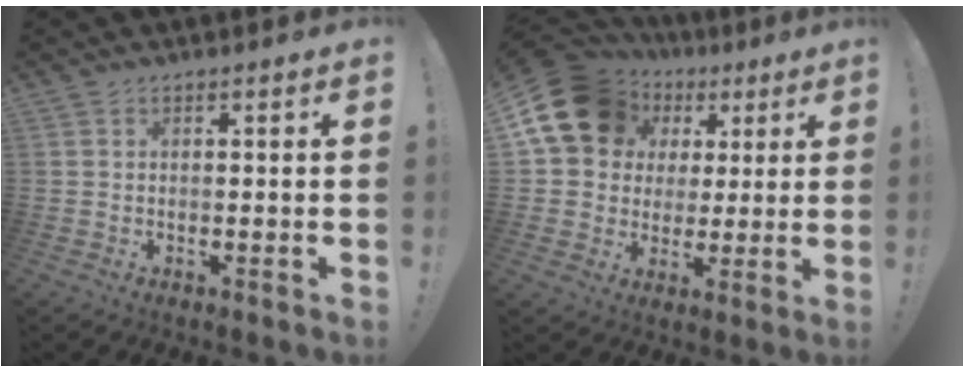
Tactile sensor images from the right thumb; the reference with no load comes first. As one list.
[{"total": 17.3, "force": [6.8, 13.9, 7.8], "torque": [-0.129, -0.032, 0.142]}]